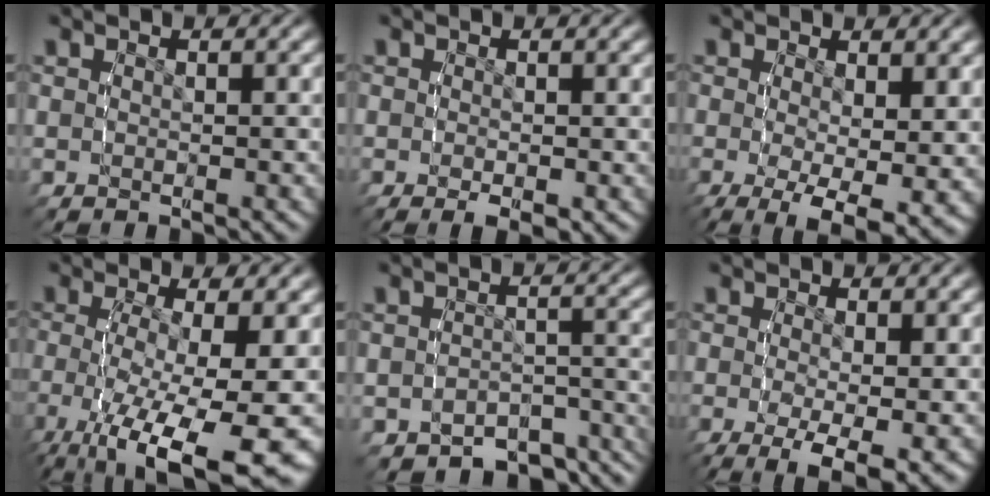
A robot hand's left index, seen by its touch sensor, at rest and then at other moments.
{"total": 1.9, "force": [-1.0, 0.7, 1.5], "torque": [-0.021, -0.011, -0.008]}
{"total": 7.6, "force": [-3.5, 2.8, 6.1], "torque": [-0.103, -0.055, -0.026]}
{"total": 9.7, "force": [-3.7, 4.0, 8.0], "torque": [-0.141, -0.040, -0.029]}
{"total": 7.8, "force": [-6.5, 3.5, 2.6], "torque": [-0.015, -0.013, -0.094]}
{"total": 7.0, "force": [-3.7, 2.4, 5.4], "torque": [-0.096, -0.045, -0.033]}